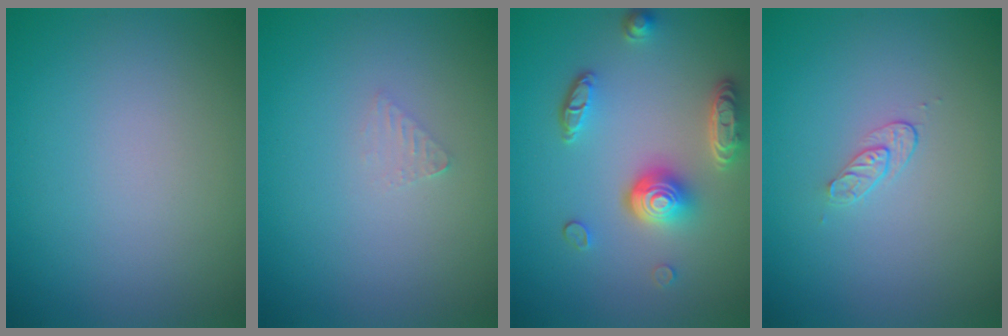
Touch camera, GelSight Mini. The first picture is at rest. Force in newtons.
{"total": 0.8, "press": 0.8, "slide": 0.1}
{"total": 5.1, "press": 3.7, "slide": 3.4}
{"total": 1.2, "press": 0.6, "slide": 1.0}